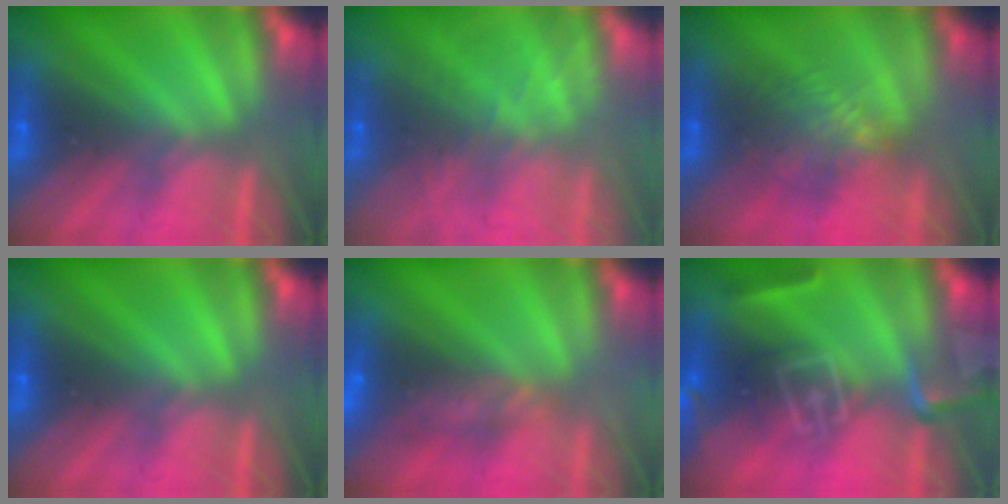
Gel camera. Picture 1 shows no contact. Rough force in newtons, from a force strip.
{"total": 5.6}
{"total": 4.9}
{"total": 0.0}
{"total": 7.4}
{"total": 8.0}